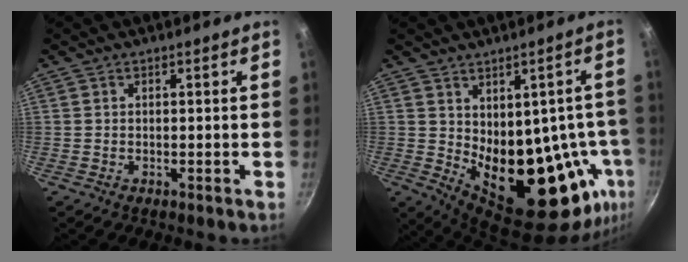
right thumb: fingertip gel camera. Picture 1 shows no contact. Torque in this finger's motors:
{"motor_torque": [-0.39, 1.52, 0.98, 1.09, 0.41]}